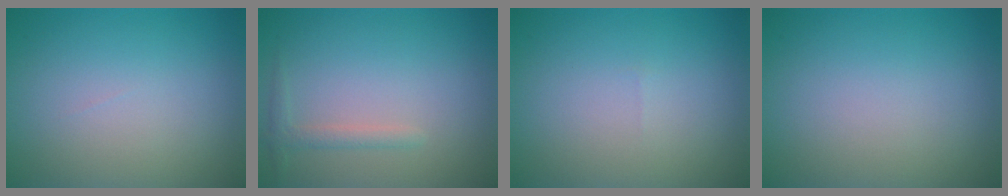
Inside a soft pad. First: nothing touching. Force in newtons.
{"total": 1.3, "press": 1.3, "slide": 0.1}
{"total": 0.0}
{"total": 0.0}